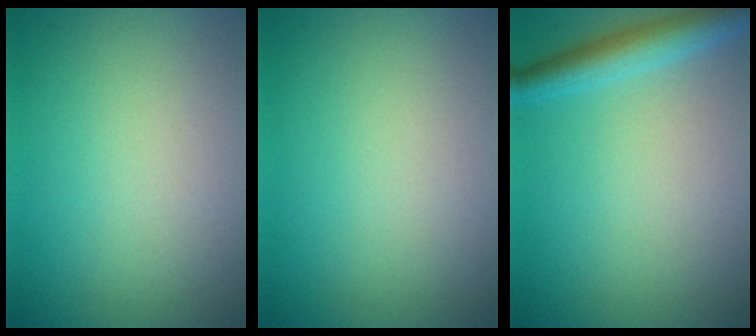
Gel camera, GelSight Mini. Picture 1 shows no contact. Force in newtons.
{"total": 0.0}
{"total": 3.6, "press": 3.6, "slide": 0.1}